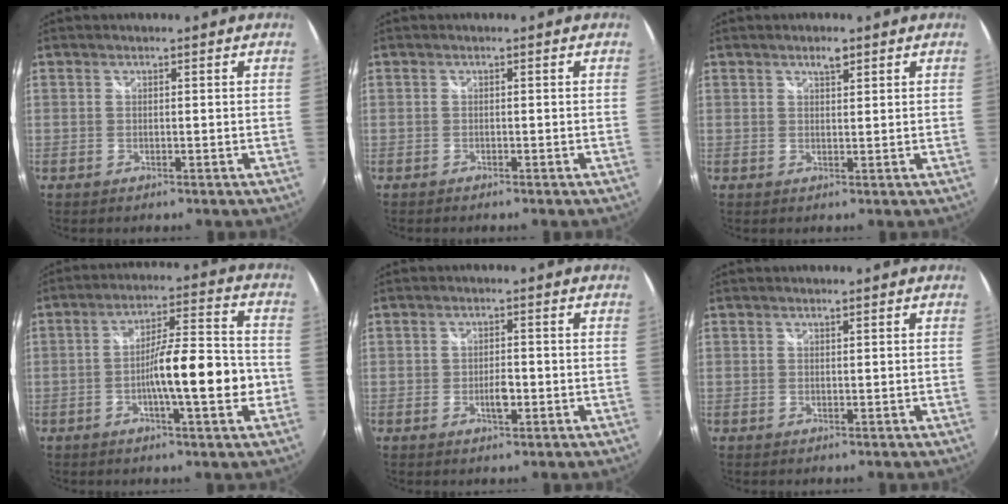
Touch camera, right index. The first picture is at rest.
{"total": 0.7, "force": [-0.6, 0.2, 0.1], "torque": [-0.005, -0.004, -0.012]}
{"total": 1.9, "force": [1.3, 0.7, 1.2], "torque": [-0.019, 0.005, 0.022]}
{"total": 12.6, "force": [-3.0, 1.8, 12.1], "torque": [-0.194, 0.004, -0.050]}
{"total": 3.0, "force": [-0.8, 1.5, 2.5], "torque": [-0.041, -0.003, -0.014]}
{"total": 0.0}